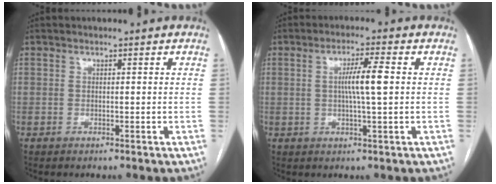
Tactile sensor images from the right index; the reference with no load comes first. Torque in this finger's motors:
{"motor_torque": [0.85, 0.02, 0.26, 0.12]}